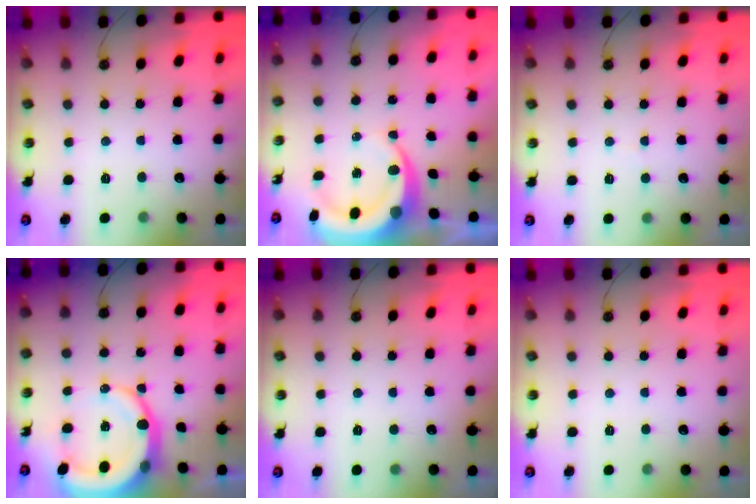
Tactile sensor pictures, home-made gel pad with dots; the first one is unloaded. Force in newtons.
{"total": 8.4, "press": 8.3, "slide": 1.2}
{"total": 2.5, "press": 2.5, "slide": 0.2}
{"total": 13.5, "press": 13.4, "slide": 1.8}
{"total": 1.5, "press": 0.2, "slide": 1.5}
{"total": 0.0}